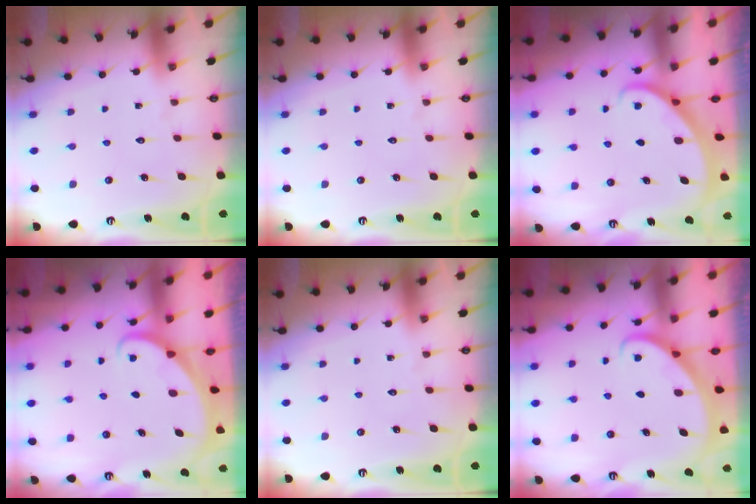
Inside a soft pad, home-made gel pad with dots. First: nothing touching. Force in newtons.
{"total": 0.0}
{"total": 1.9, "press": 1.9, "slide": 0.2}
{"total": 1.7, "press": 1.7, "slide": 0.1}
{"total": 0.0}
{"total": 2.7, "press": 2.7, "slide": 0.2}